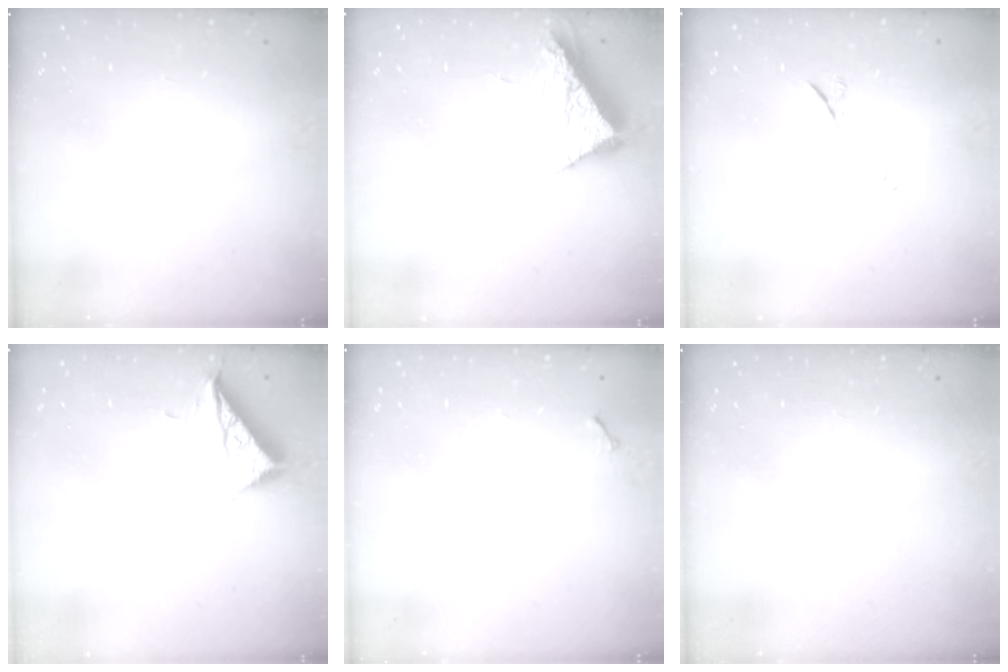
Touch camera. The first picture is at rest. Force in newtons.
{"total": 8.2, "press": 8.2, "slide": 0.3}
{"total": 6.2, "press": 6.2, "slide": 0.7}
{"total": 6.6, "press": 6.6, "slide": 0.3}
{"total": 3.8, "press": 3.8, "slide": 0.5}
{"total": 0.0}